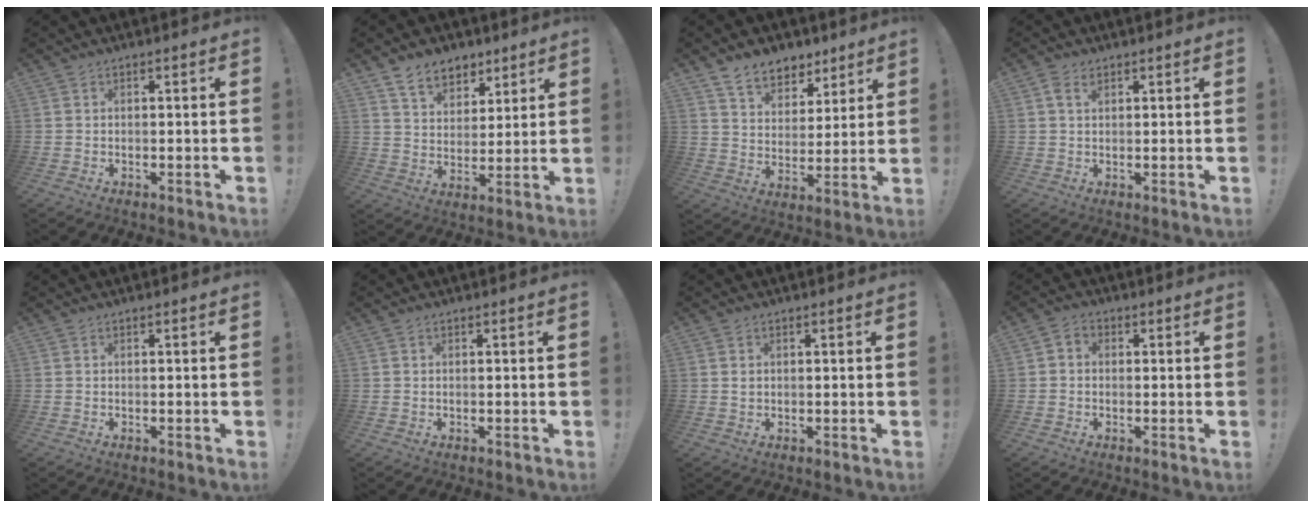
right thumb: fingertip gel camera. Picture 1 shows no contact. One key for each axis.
{"total": 10.1, "fx": 7.1, "fy": 6.5, "fz": 3.2, "tx": -0.053, "ty": -0.043, "tz": 0.138}
{"total": 10.0, "fx": 7.6, "fy": 6.0, "fz": 2.6, "tx": -0.047, "ty": -0.055, "tz": 0.149}
{"total": 2.7, "fx": 1.4, "fy": 1.5, "fz": 1.8, "tx": -0.028, "ty": -0.002, "tz": 0.024}
{"total": 0.0}
{"total": 0.0}
{"total": 0.8, "fx": 0.2, "fy": 0.7, "fz": 0.3, "tx": -0.004, "ty": 0.003, "tz": 0.004}
{"total": 2.8, "fx": -0.4, "fy": 2.2, "fz": 1.6, "tx": -0.026, "ty": 0.007, "tz": -0.007}